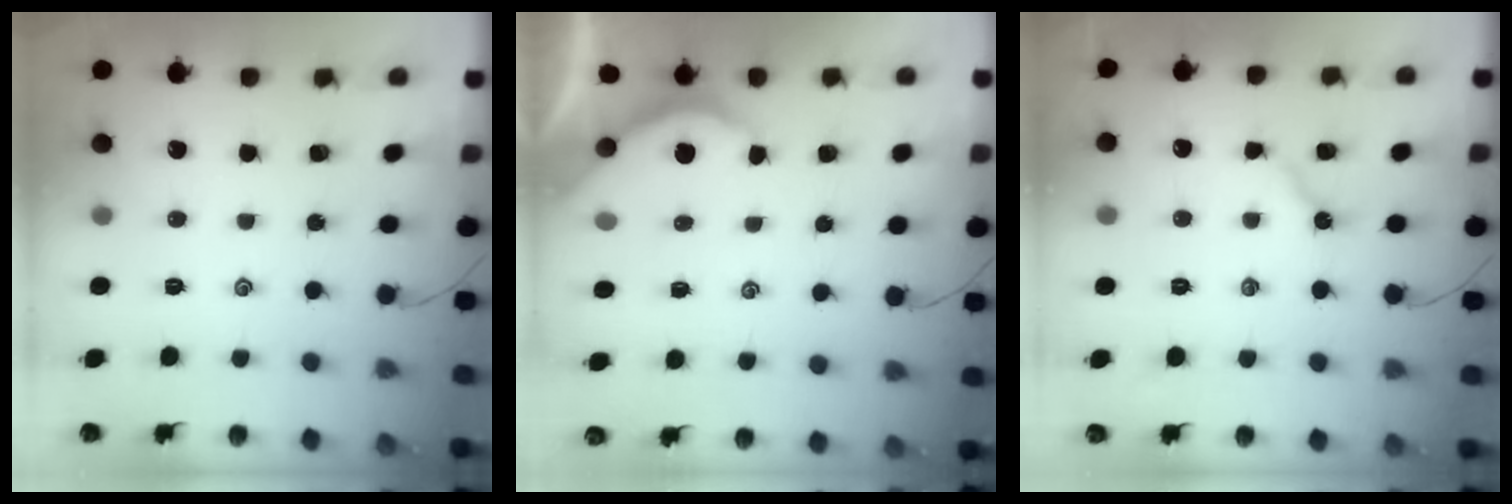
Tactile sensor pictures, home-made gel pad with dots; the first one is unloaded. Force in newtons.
{"total": 3.2, "press": 3.2, "slide": 0.3}
{"total": 4.0, "press": 4.0, "slide": 0.5}